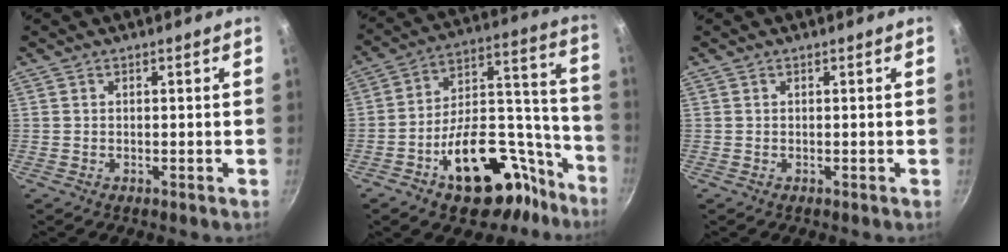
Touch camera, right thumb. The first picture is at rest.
{"total": 21.9, "force": [-12.3, 10.9, 14.5], "torque": [-0.180, 0.111, -0.188]}
{"total": 0.0}